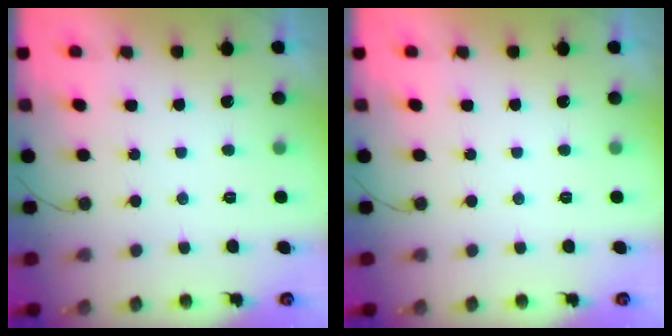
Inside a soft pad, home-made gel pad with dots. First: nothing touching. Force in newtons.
{"total": 0.0}